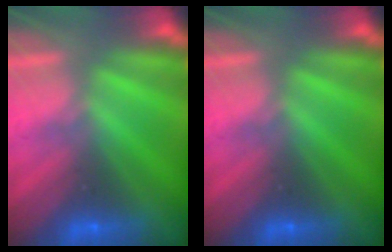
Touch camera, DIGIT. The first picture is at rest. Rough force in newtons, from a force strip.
{"total": 0.0}